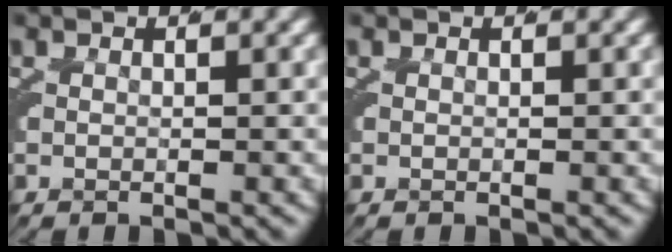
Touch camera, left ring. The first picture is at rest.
{"total": 0.0}